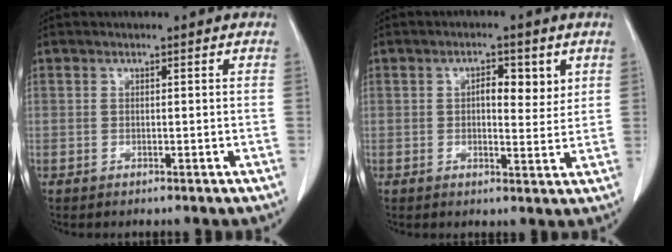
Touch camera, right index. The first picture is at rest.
{"total": 4.7, "force": [1.6, 2.1, 3.9], "torque": [-0.058, 0.001, 0.022]}